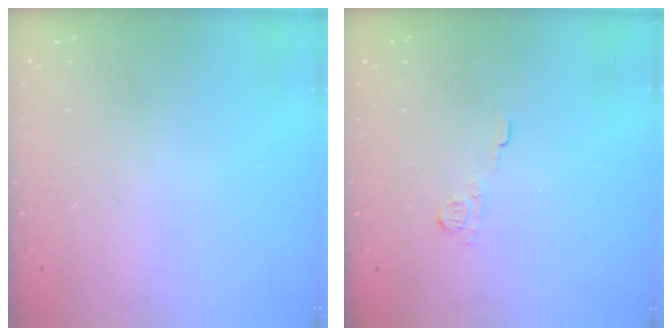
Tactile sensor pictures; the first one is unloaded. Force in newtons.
{"total": 5.5, "press": 5.5, "slide": 0.6}